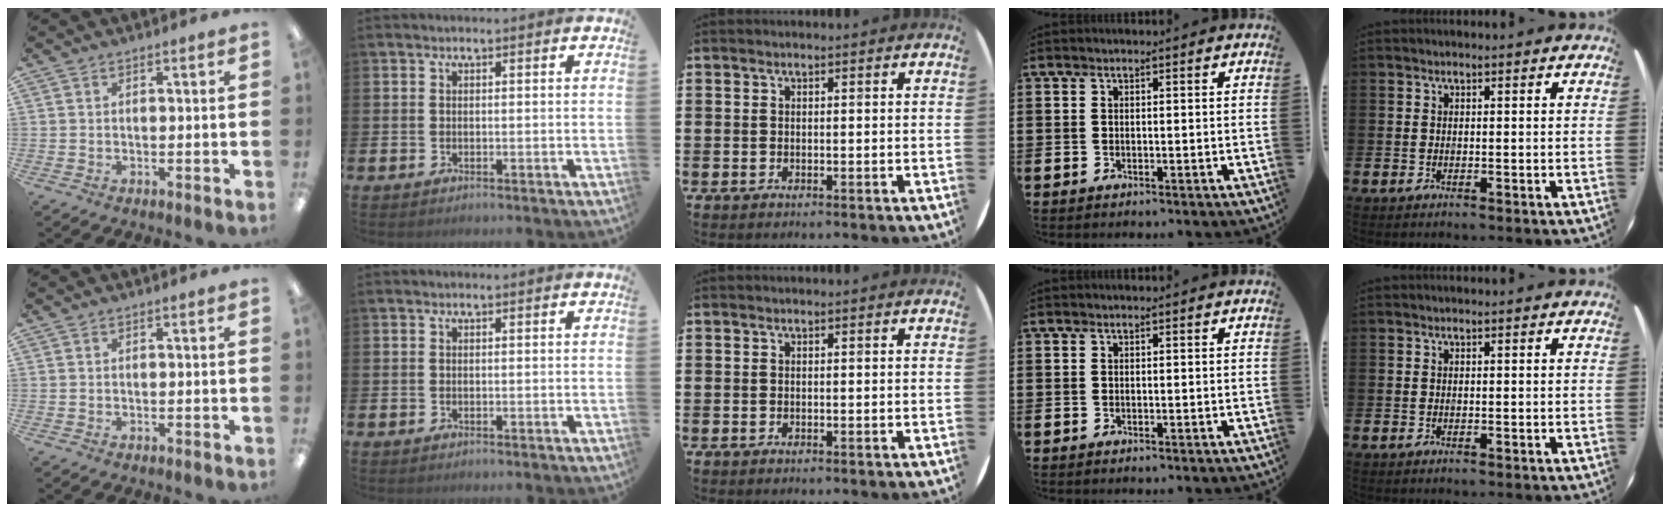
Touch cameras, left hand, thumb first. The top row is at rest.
{}